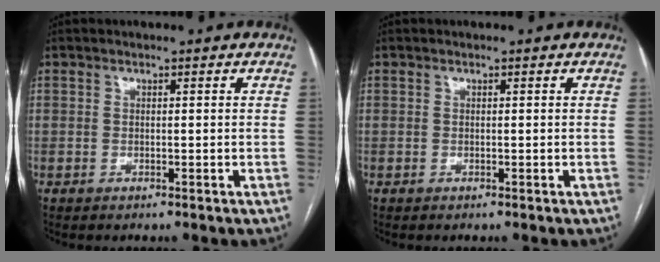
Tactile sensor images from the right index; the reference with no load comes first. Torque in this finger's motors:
{"motor_torque": [0.01, 0.01, 0.01, 0.00]}